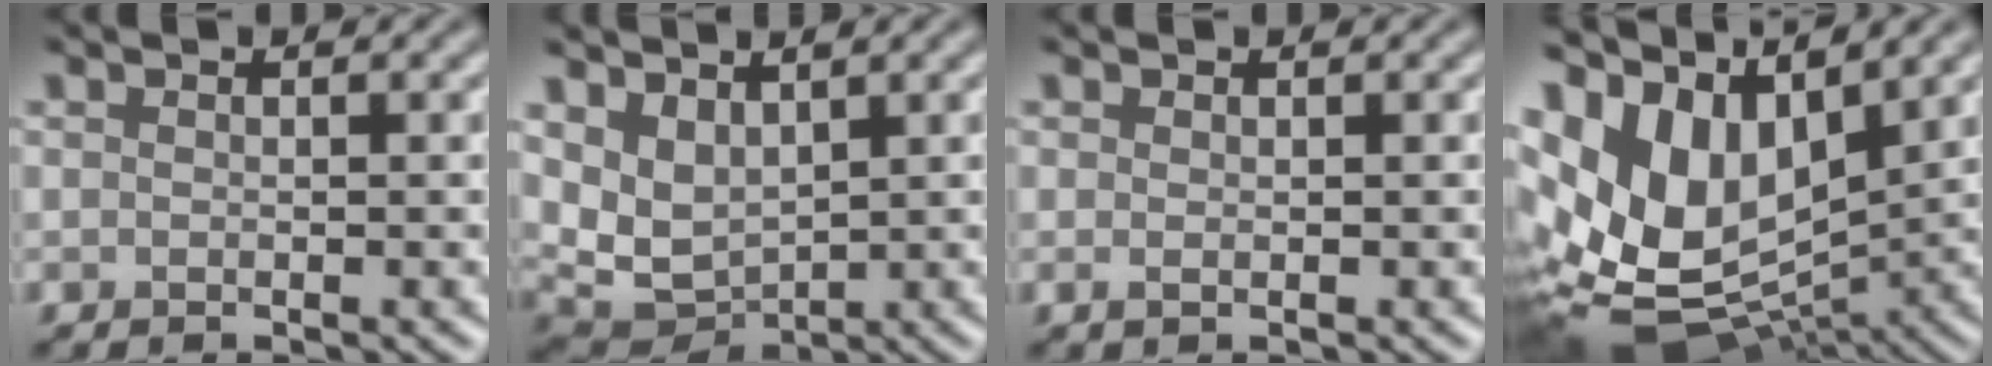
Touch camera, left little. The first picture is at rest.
{"total": 4.4, "force": [1.8, 2.8, 2.9], "torque": [-0.067, -0.013, 0.042]}
{"total": 0.5, "force": [0.0, 0.2, 0.5], "torque": [-0.010, -0.001, 0.000]}
{"total": 13.7, "force": [2.8, 8.4, 10.4], "torque": [-0.187, 0.003, 0.076]}